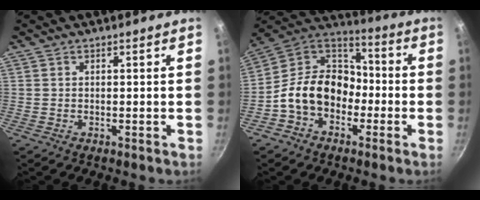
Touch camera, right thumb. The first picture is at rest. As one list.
[{"total": 15.3, "force": [-3.9, 11.4, 9.4], "torque": [-0.138, 0.061, -0.082]}]